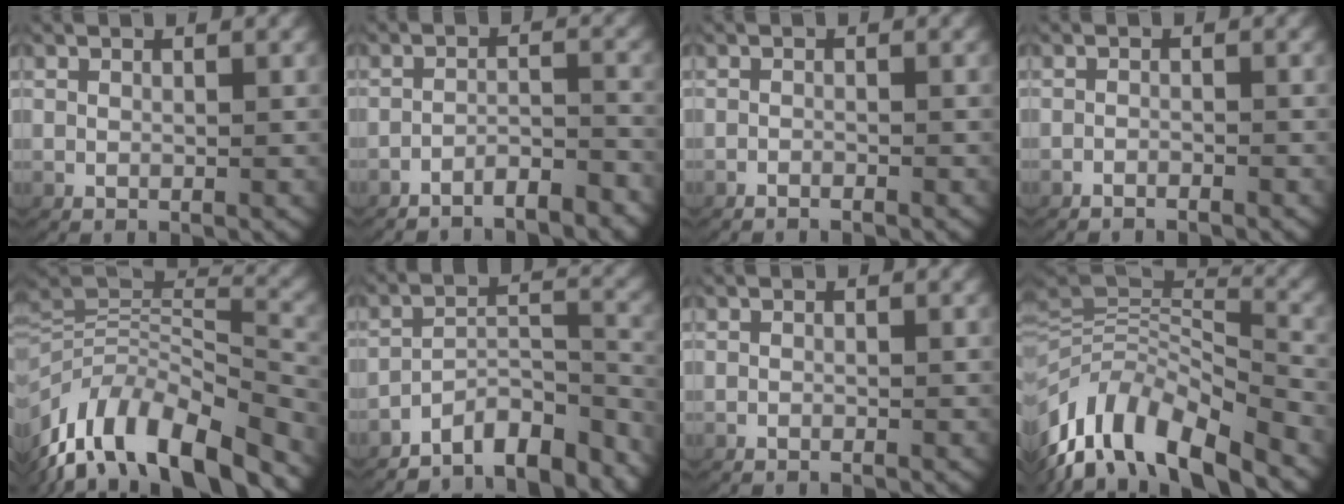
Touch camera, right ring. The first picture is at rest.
{"total": 4.6, "force": [-4.4, 1.0, 0.9], "torque": [-0.015, -0.012, -0.073]}
{"total": 1.2, "force": [-1.2, 0.1, 0.0], "torque": [-0.008, -0.009, -0.017]}
{"total": 1.6, "force": [-1.6, 0.2, 0.0], "torque": [-0.006, -0.010, -0.024]}
{"total": 15.7, "force": [-8.4, 10.1, 8.6], "torque": [-0.172, -0.046, -0.121]}
{"total": 8.2, "force": [-6.8, 3.0, 3.5], "torque": [-0.052, -0.021, -0.103]}
{"total": 0.6, "force": [-0.6, 0.0, 0.0], "torque": [-0.008, -0.006, -0.007]}
{"total": 15.2, "force": [-6.8, 10.4, 8.8], "torque": [-0.189, -0.048, -0.098]}